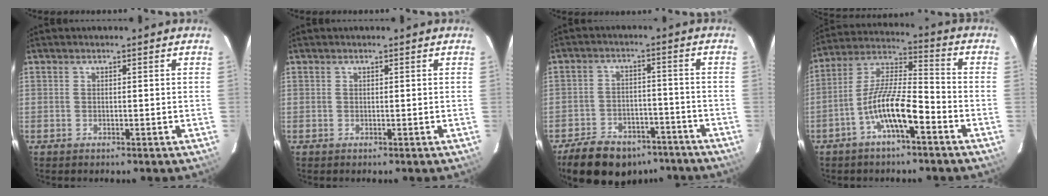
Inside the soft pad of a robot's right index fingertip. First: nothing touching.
{"total": 0.0}
{"total": 16.3, "force": [-12.2, 8.7, 6.6], "torque": [-0.153, 0.019, -0.167]}
{"total": 11.6, "force": [-5.8, 2.5, 9.7], "torque": [-0.194, 0.008, -0.109]}